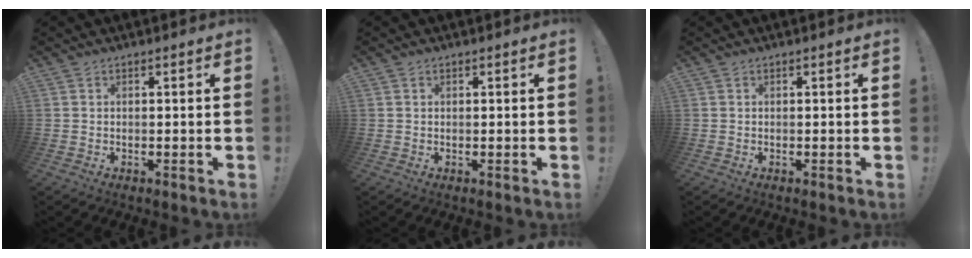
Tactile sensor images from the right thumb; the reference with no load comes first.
{"total": 0.0}
{"total": 0.0}